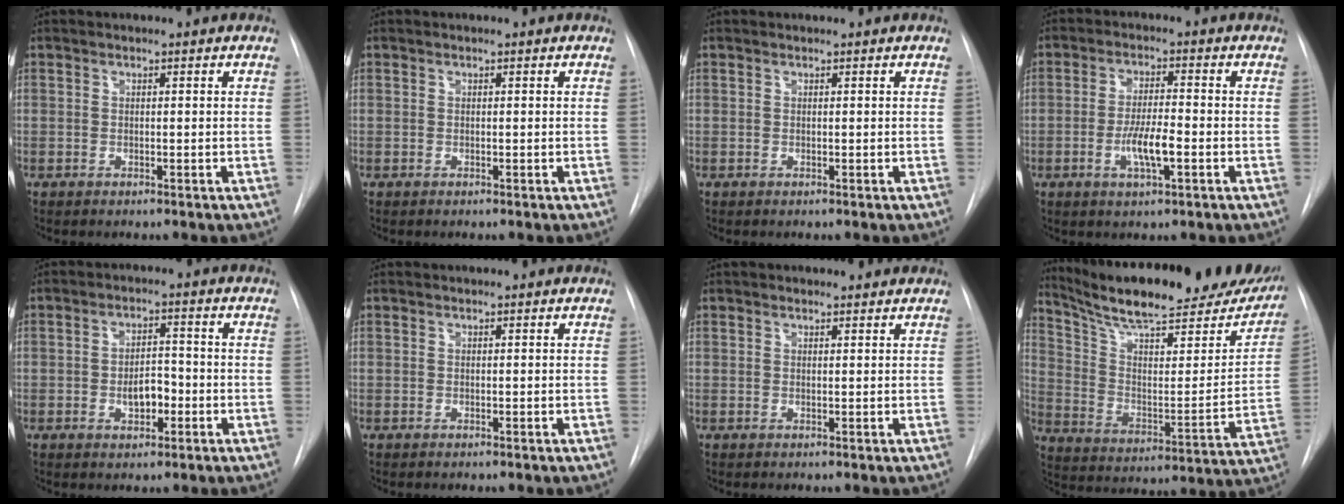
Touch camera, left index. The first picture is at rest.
{"total": 0.0}
{"total": 0.0}
{"total": 5.7, "force": [-2.2, 1.0, 5.1], "torque": [-0.099, -0.008, -0.038]}
{"total": 4.3, "force": [-1.8, 2.2, 3.3], "torque": [-0.051, 0.001, -0.026]}
{"total": 0.0}
{"total": 2.5, "force": [2.4, 0.7, 0.5], "torque": [-0.008, 0.016, 0.027]}
{"total": 27.6, "force": [23.7, 5.3, 13.0], "torque": [-0.200, -0.053, 0.326]}